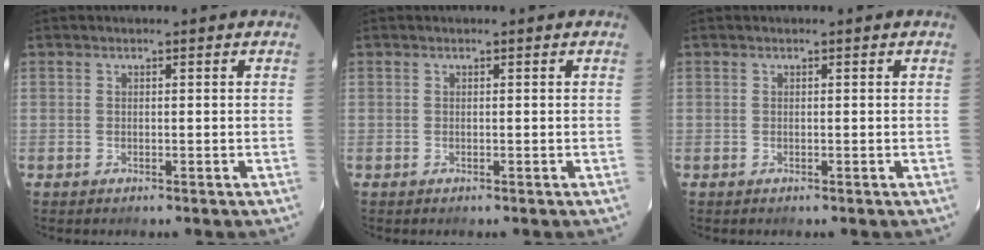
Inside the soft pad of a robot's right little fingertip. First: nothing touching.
{"total": 0.0}
{"total": 0.0}